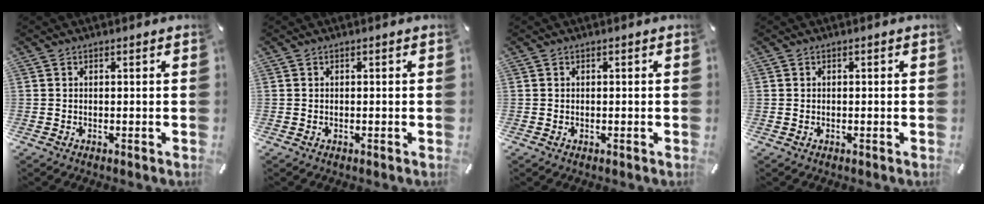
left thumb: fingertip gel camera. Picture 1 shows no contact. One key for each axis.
{"total": 0.0}
{"total": 0.0}
{"total": 0.5, "fx": -0.1, "fy": 0.4, "fz": 0.3, "tx": -0.006, "ty": 0.001, "tz": -0.003}